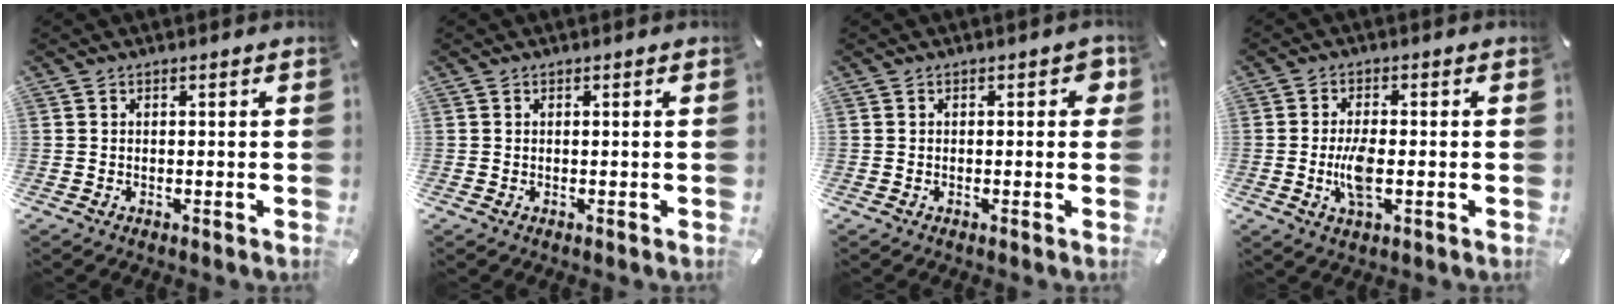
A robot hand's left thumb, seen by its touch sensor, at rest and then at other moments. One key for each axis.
{"total": 0.6, "fx": 0.1, "fy": -0.2, "fz": 0.5, "tx": -0.009, "ty": -0.002, "tz": 0.001}
{"total": 2.1, "fx": 0.3, "fy": 1.3, "fz": 1.6, "tx": -0.015, "ty": 0.003, "tz": 0.000}
{"total": 6.4, "fx": -1.1, "fy": 2.4, "fz": 5.8, "tx": -0.125, "ty": -0.006, "tz": -0.022}